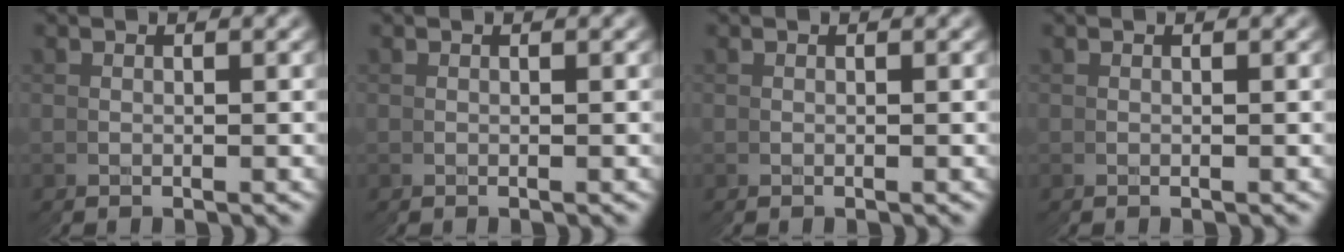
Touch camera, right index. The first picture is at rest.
{"total": 0.0}
{"total": 0.0}
{"total": 0.0}